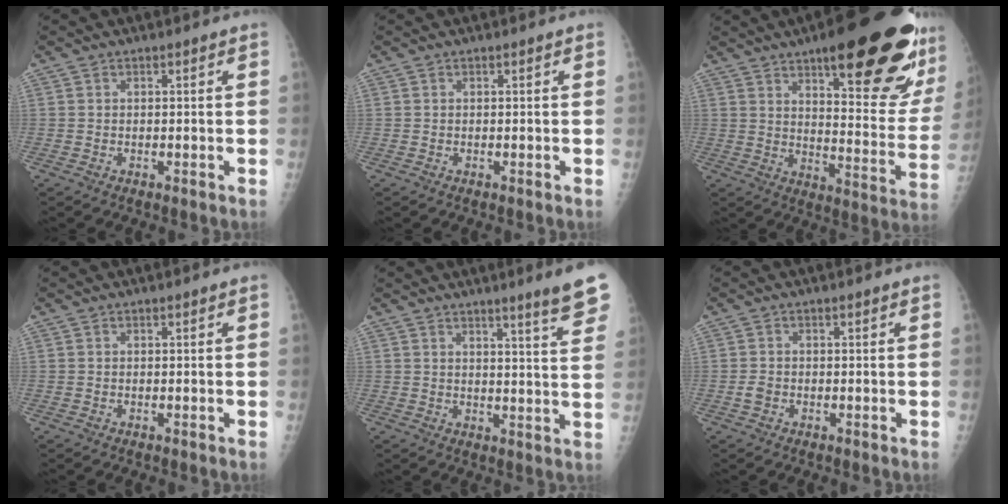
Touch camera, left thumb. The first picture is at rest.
{"total": 0.0}
{"total": 27.9, "force": [15.6, 7.1, 22.0], "torque": [-0.240, -0.056, 0.220]}
{"total": 0.0}
{"total": 8.9, "force": [6.3, -0.1, 6.3], "torque": [-0.068, -0.038, 0.074]}
{"total": 1.4, "force": [-0.2, 1.1, 0.8], "torque": [-0.009, 0.001, -0.001]}